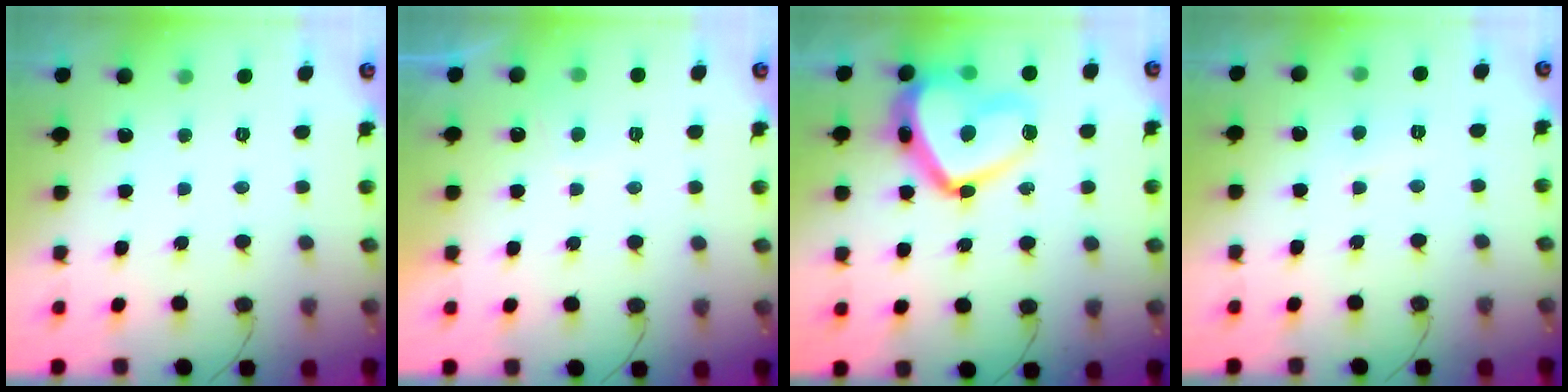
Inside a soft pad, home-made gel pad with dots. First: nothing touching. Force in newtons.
{"total": 1.8, "press": 1.7, "slide": 0.6}
{"total": 20.7, "press": 20.6, "slide": 1.2}
{"total": 3.5, "press": 3.5, "slide": 0.2}